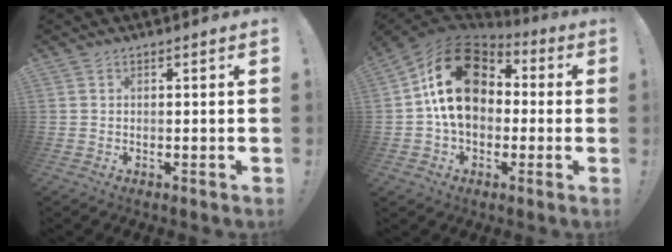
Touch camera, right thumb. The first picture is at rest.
{"total": 21.3, "force": [3.6, 15.4, 14.2], "torque": [-0.233, 0.015, 0.067]}